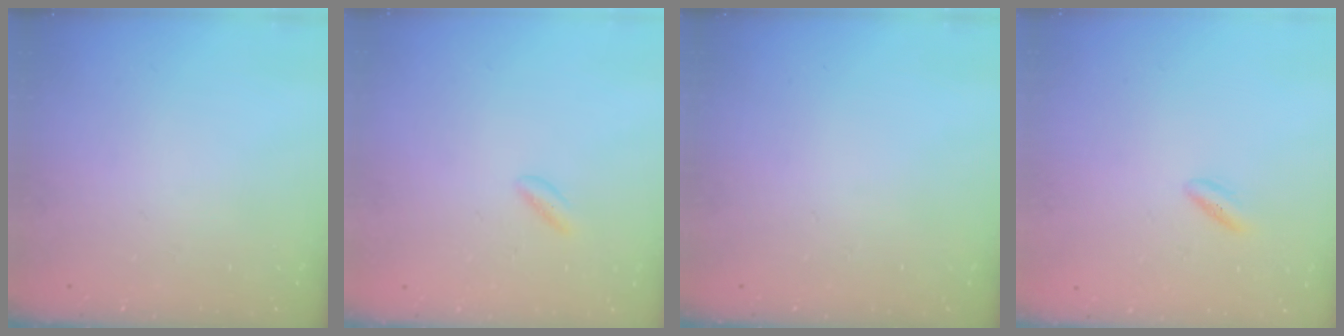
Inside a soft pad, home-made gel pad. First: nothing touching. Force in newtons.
{"total": 1.9, "press": 1.8, "slide": 0.8}
{"total": 0.0}
{"total": 1.9, "press": 1.6, "slide": 1.0}